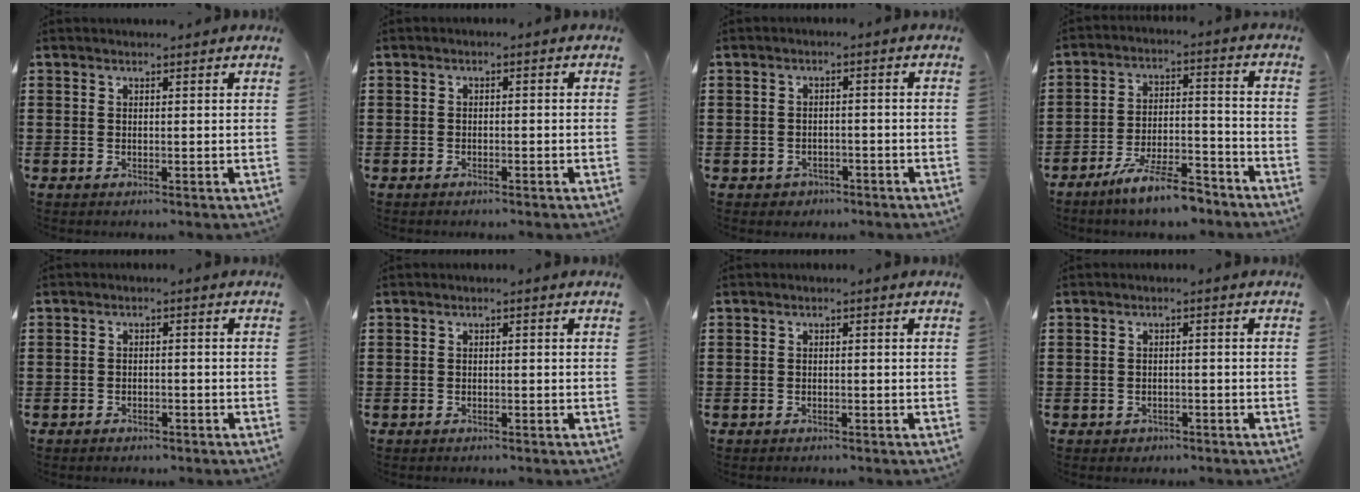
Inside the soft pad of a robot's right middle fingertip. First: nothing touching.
{"total": 0.0}
{"total": 1.1, "force": [-0.9, 0.7, 0.0], "torque": [-0.005, 0.001, -0.021]}
{"total": 8.8, "force": [-7.3, 1.2, 4.8], "torque": [-0.095, 0.007, -0.139]}
{"total": 1.0, "force": [-0.9, 0.4, 0.0], "torque": [-0.002, 0.002, -0.020]}
{"total": 0.0}
{"total": 0.0}
{"total": 0.7, "force": [-0.6, 0.4, 0.0], "torque": [-0.003, 0.002, -0.014]}